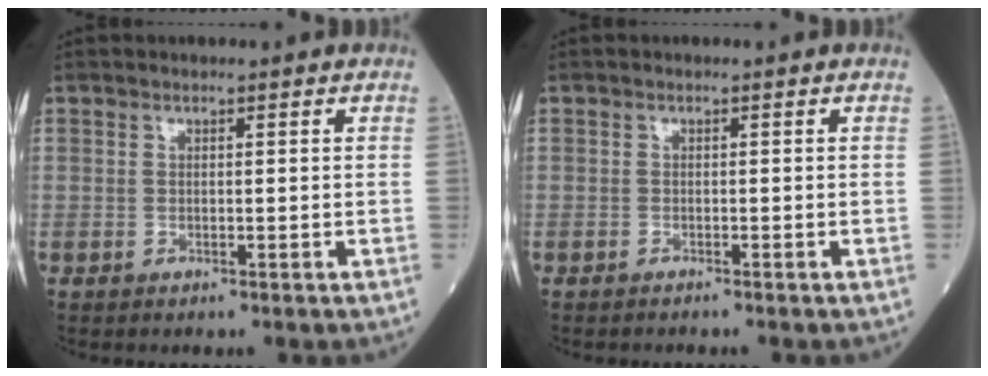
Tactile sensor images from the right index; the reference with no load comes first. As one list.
[{"total": 0.6, "force": [-0.6, 0.0, 0.0], "torque": [-0.004, -0.001, -0.012]}]